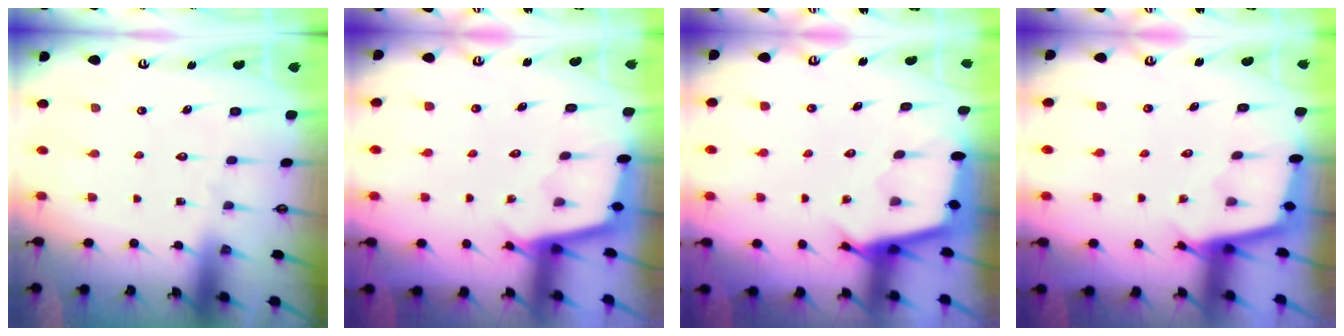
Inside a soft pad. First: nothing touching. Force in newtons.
{"total": 2.3, "press": 2.3, "slide": 0.2}
{"total": 2.8, "press": 2.8, "slide": 0.3}
{"total": 2.3, "press": 2.3, "slide": 0.2}